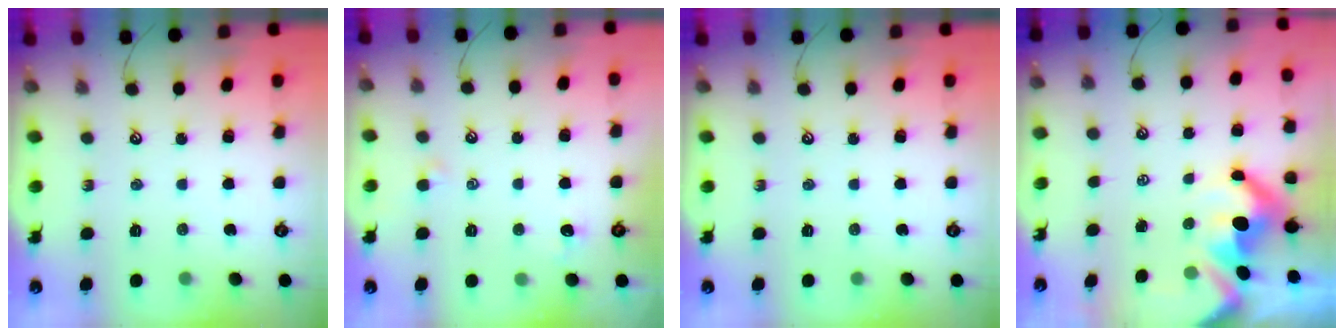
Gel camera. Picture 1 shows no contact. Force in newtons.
{"total": 0.6, "press": 0.2, "slide": 0.6}
{"total": 0.0}
{"total": 7.9, "press": 7.7, "slide": 1.6}